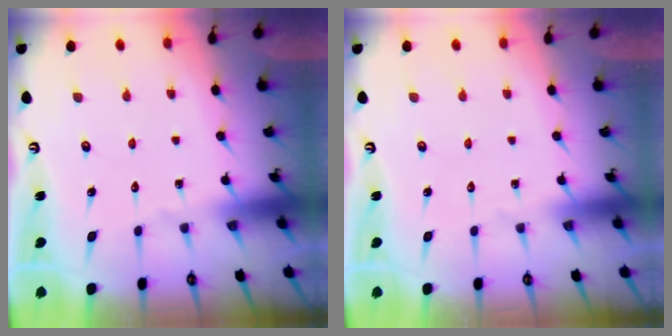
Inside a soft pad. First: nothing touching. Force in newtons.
{"total": 0.0}